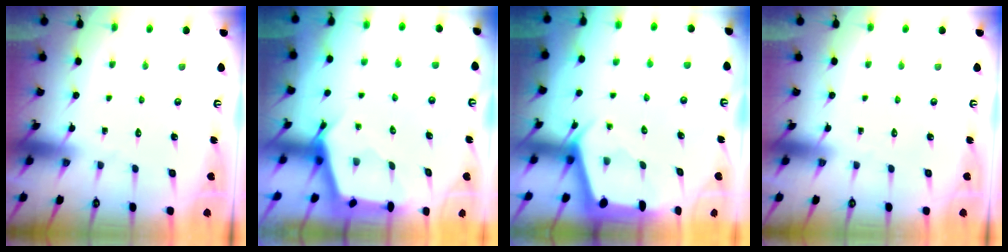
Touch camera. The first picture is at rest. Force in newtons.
{"total": 2.6, "press": 2.6, "slide": 0.3}
{"total": 2.4, "press": 2.4, "slide": 0.3}
{"total": 0.0}